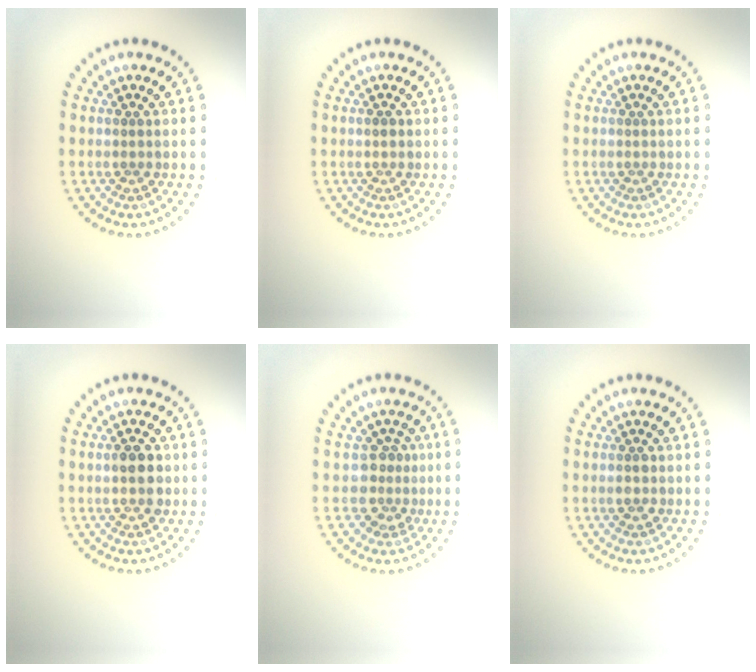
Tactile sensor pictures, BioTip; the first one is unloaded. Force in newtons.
{"total": 0.8, "press": 0.8, "slide": 0.1}
{"total": 0.0}
{"total": 2.9, "press": 2.9, "slide": 0.2}
{"total": 2.5, "press": 1.9, "slide": 1.7}
{"total": 1.1, "press": 1.1, "slide": 0.2}